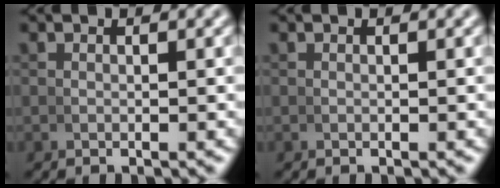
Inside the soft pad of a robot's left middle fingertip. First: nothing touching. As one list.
[{"total": 0.0}]